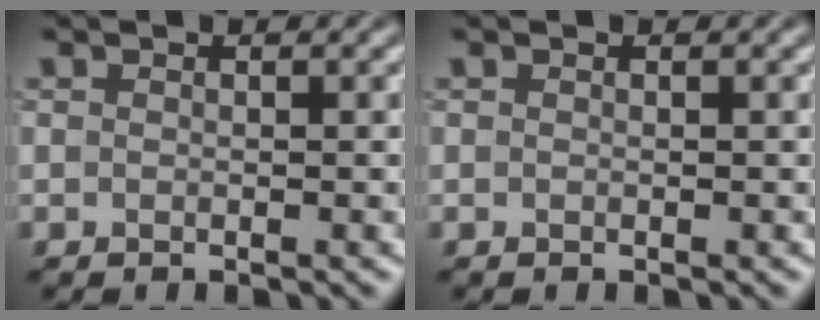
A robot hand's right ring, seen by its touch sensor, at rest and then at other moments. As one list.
[{"total": 0.0}]